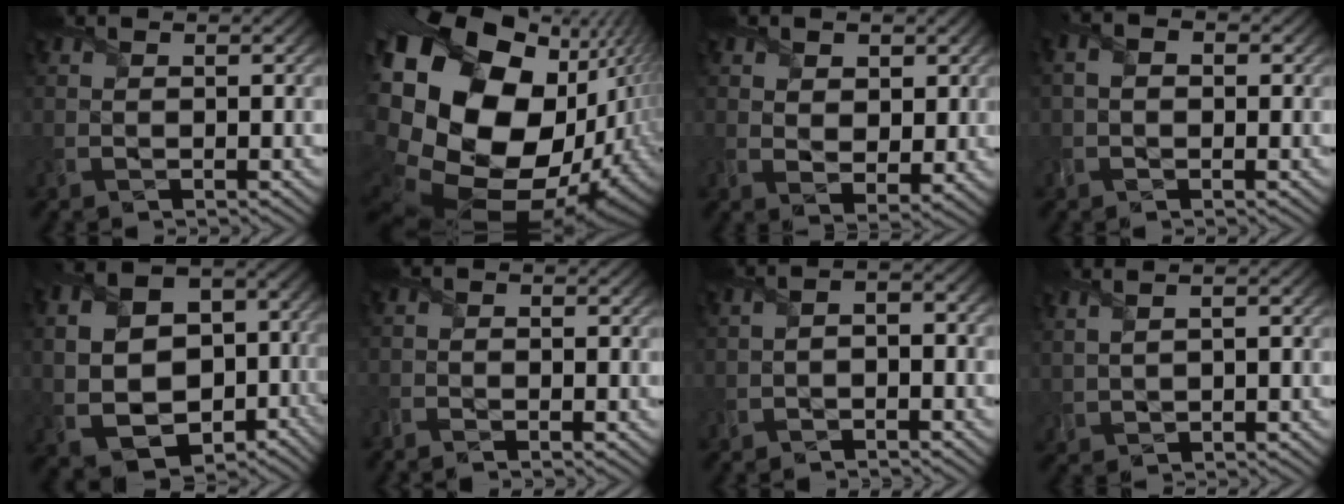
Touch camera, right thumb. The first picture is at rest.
{"total": 24.2, "force": [-2.7, 19.1, 14.6], "torque": [-0.337, -0.035, -0.066]}
{"total": 4.0, "force": [1.7, 2.8, 2.2], "torque": [-0.058, -0.009, 0.022]}
{"total": 2.5, "force": [-0.1, 1.8, 1.7], "torque": [-0.037, 0.004, -0.004]}
{"total": 13.9, "force": [-1.8, 10.2, 9.2], "torque": [-0.195, -0.025, -0.018]}
{"total": 2.0, "force": [-1.7, 0.4, 0.9], "torque": [-0.021, -0.003, -0.036]}
{"total": 2.5, "force": [-1.6, 0.8, 1.6], "torque": [-0.033, 0.000, -0.033]}
{"total": 1.5, "force": [0.8, 0.1, 1.2], "torque": [-0.030, 0.004, 0.025]}